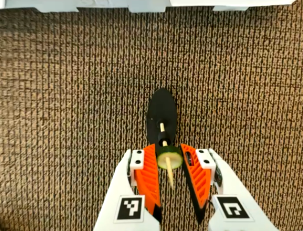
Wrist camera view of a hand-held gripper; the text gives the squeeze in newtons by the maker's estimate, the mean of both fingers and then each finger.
{"total": 8.5, "left": 8.0, "right": 9.0}